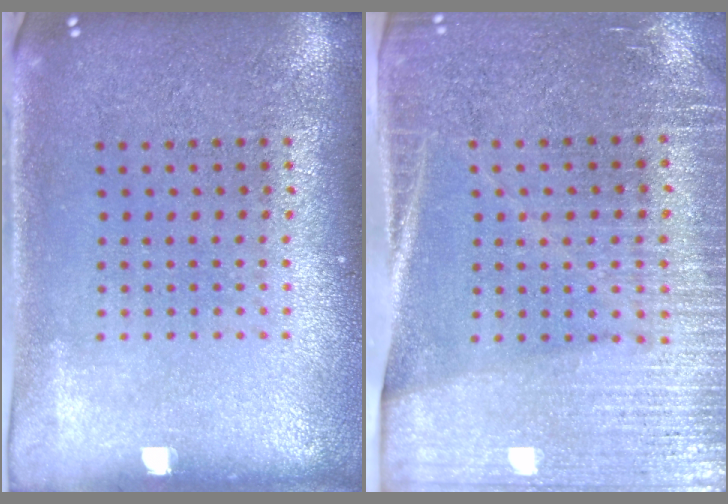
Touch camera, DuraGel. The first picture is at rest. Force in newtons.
{"total": 3.4, "press": 3.1, "slide": 1.4}